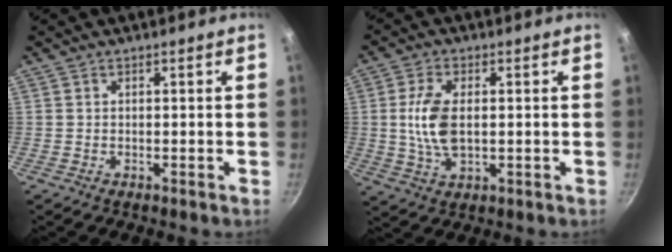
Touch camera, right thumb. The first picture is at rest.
{"total": 8.6, "force": [0.5, 4.6, 7.3], "torque": [-0.148, -0.001, 0.012]}